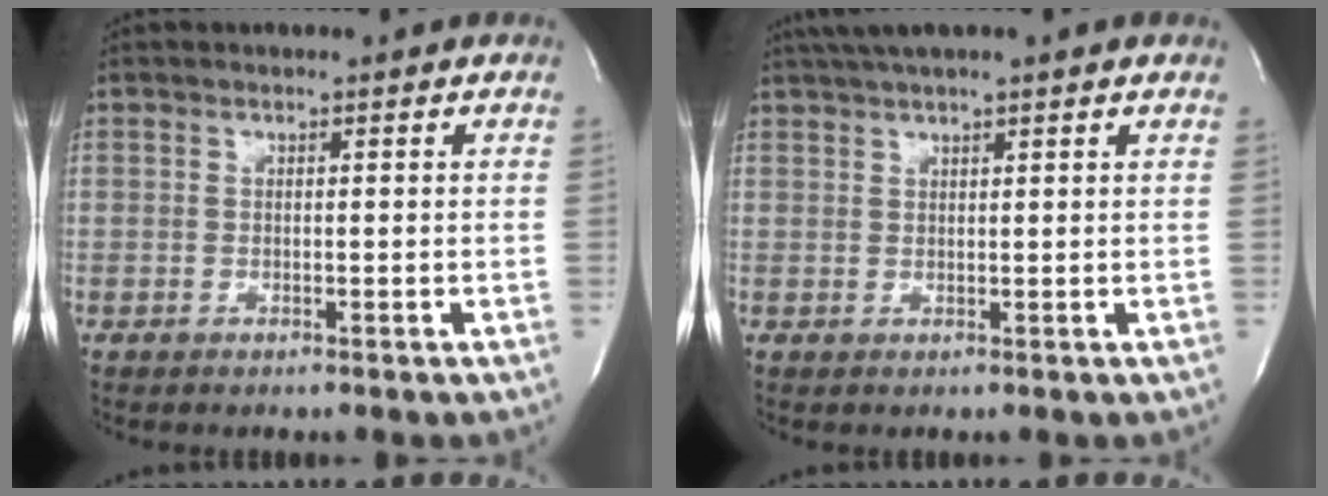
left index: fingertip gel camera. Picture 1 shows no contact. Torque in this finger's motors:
{"motor_torque": [1.06, -1.09, 0.51, 0.12]}